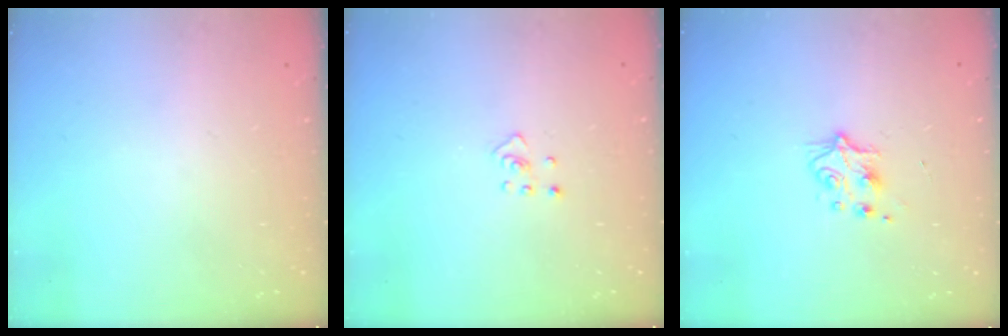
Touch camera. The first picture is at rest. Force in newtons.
{"total": 2.4, "press": 2.3, "slide": 0.4}
{"total": 5.5, "press": 5.4, "slide": 0.7}